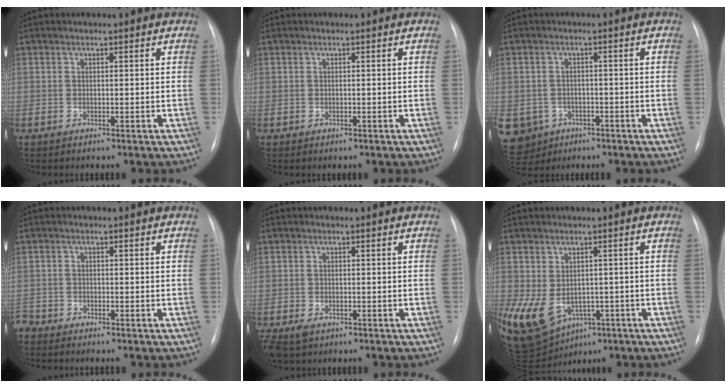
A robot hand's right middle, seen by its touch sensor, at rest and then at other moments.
{"total": 0.0}
{"total": 12.4, "force": [-5.2, 10.7, 3.4], "torque": [-0.118, 0.002, -0.062]}
{"total": 1.9, "force": [-1.9, 0.2, -0.1], "torque": [0.002, -0.009, -0.035]}
{"total": 4.0, "force": [-2.4, 2.2, 2.3], "torque": [-0.052, -0.010, -0.037]}
{"total": 13.8, "force": [-5.6, 9.7, 8.1], "torque": [-0.177, -0.009, -0.067]}